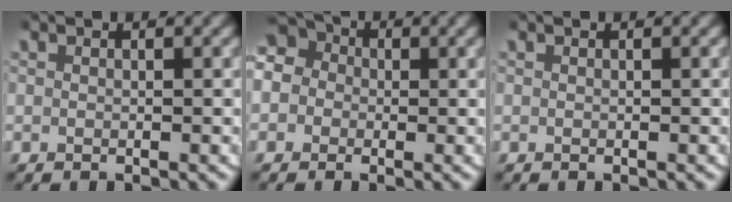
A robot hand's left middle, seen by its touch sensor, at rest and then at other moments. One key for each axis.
{"total": 10.3, "fx": 2.7, "fy": 9.1, "fz": 4.0, "tx": -0.100, "ty": 0.013, "tz": 0.018}
{"total": 0.0}